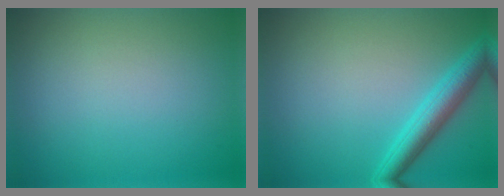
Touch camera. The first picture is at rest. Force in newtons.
{"total": 3.7, "press": 3.7, "slide": 0.2}